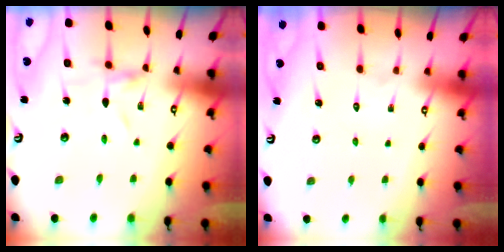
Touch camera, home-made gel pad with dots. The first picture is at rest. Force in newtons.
{"total": 1.6, "press": 1.6, "slide": 0.1}